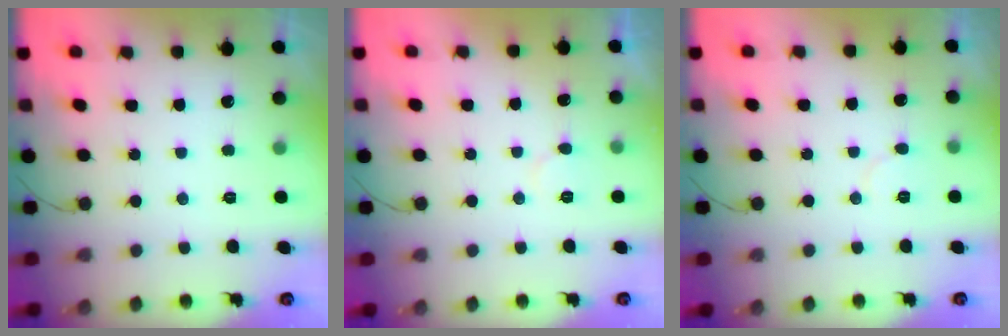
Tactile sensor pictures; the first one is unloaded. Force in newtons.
{"total": 3.3, "press": 3.3, "slide": 0.3}
{"total": 3.2, "press": 3.2, "slide": 0.3}